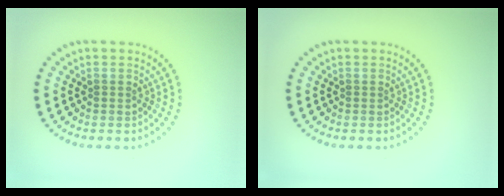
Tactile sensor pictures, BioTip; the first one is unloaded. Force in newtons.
{"total": 0.0}